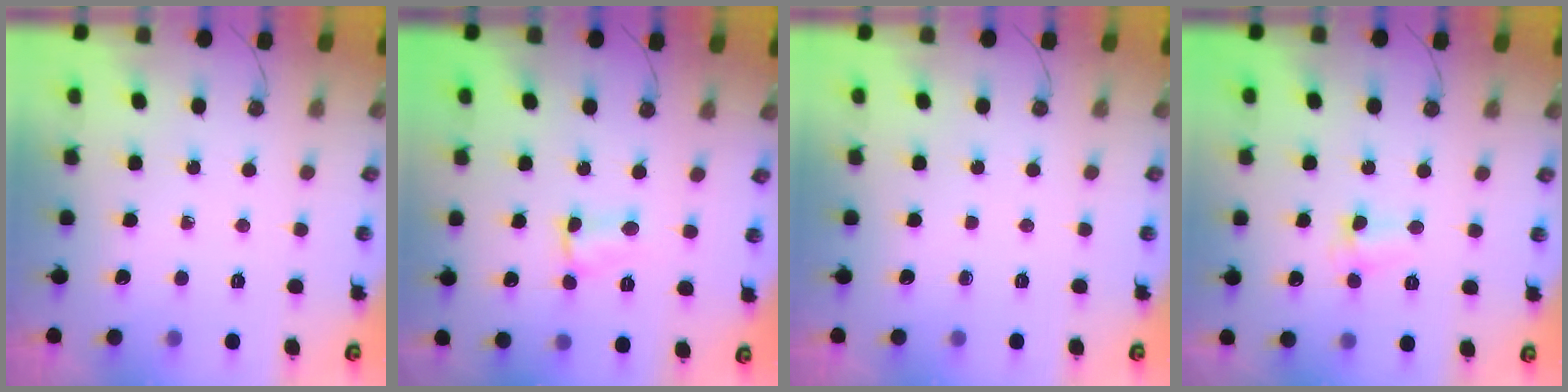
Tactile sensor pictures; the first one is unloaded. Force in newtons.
{"total": 2.6, "press": 2.6, "slide": 0.4}
{"total": 0.0}
{"total": 3.4, "press": 3.3, "slide": 0.8}